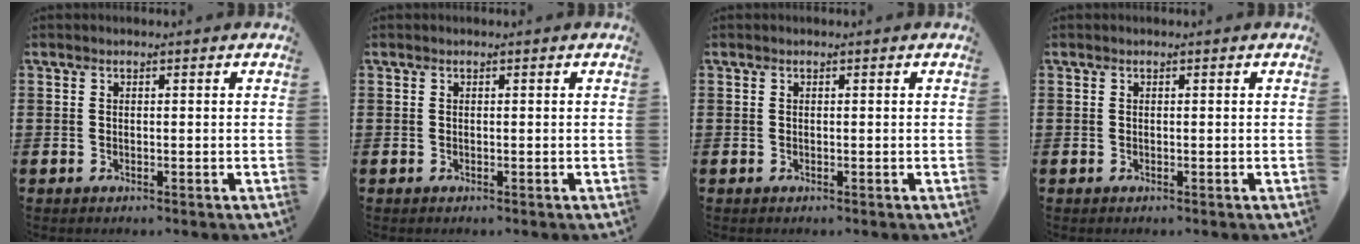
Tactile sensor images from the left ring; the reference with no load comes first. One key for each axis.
{"total": 0.0}
{"total": 0.0}
{"total": 0.0}